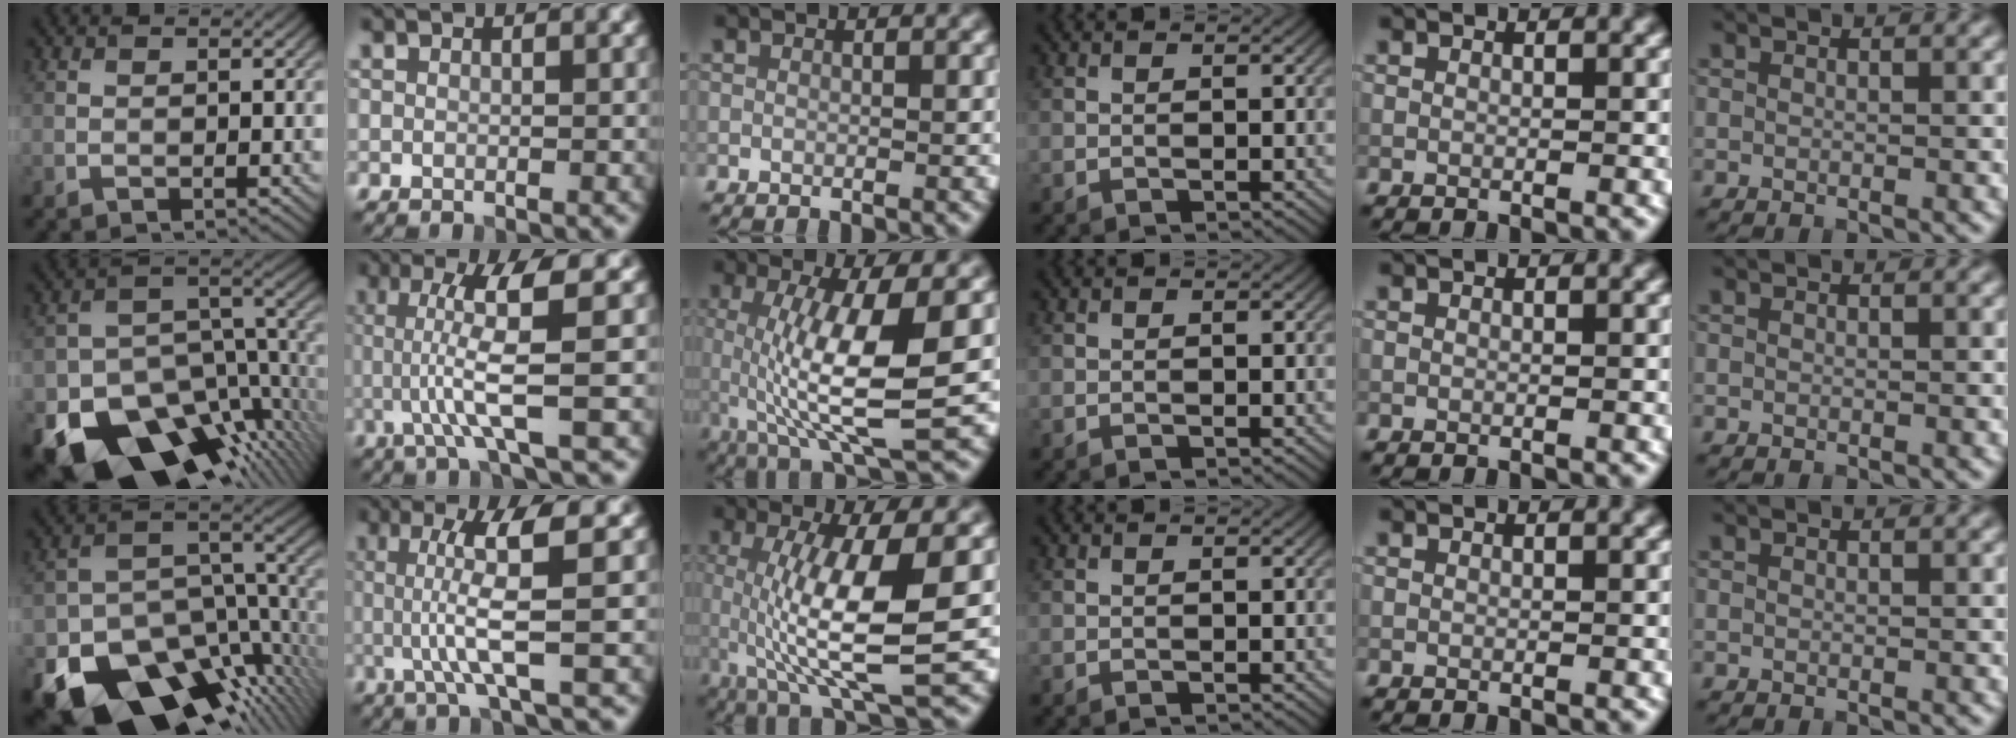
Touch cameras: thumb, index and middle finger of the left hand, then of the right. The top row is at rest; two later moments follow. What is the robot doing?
{"motion": "lift_and_place", "object": "calculator"}